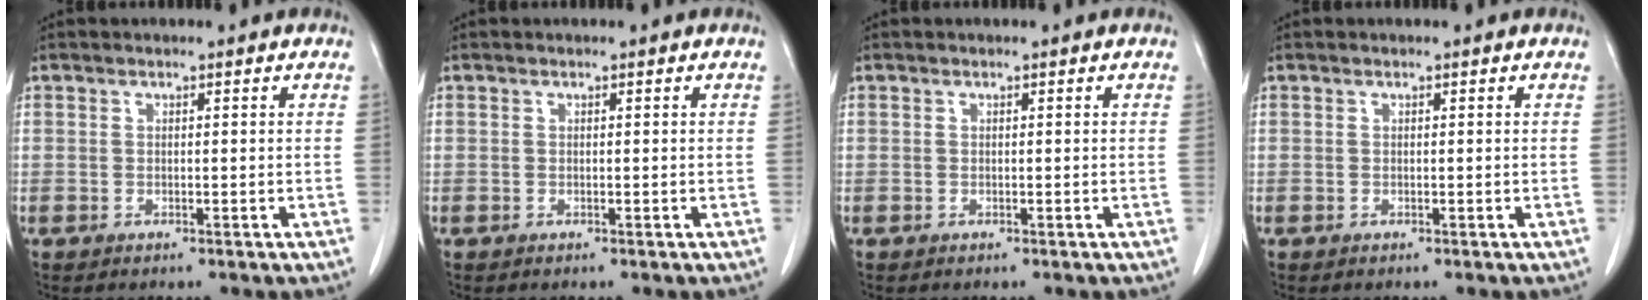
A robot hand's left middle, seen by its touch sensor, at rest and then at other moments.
{"total": 0.0}
{"total": 0.0}
{"total": 0.0}